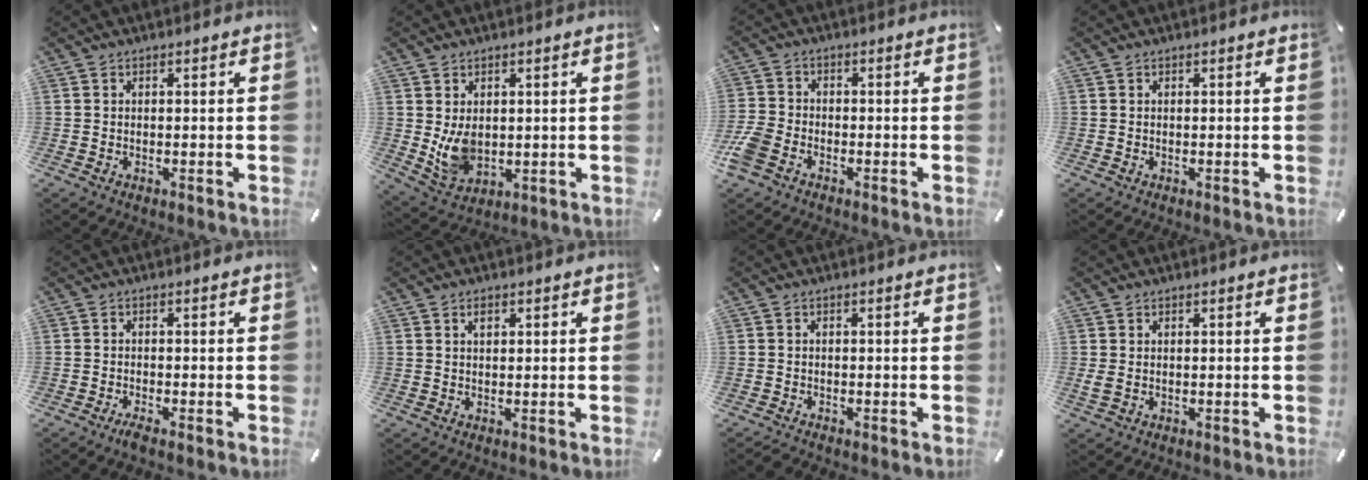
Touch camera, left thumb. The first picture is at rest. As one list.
[{"total": 7.8, "force": [0.8, 6.1, 4.8], "torque": [-0.098, -0.009, 0.014]}, {"total": 5.3, "force": [-3.1, 3.5, 2.6], "torque": [-0.069, 0.010, -0.061]}, {"total": 0.0}, {"total": 1.8, "force": [-1.6, 0.2, 0.9], "torque": [-0.022, 0.002, -0.031]}, {"total": 1.4, "force": [0.8, 0.8, 0.9], "torque": [-0.013, 0.000, 0.012]}, {"total": 1.0, "force": [-1.0, 0.1, 0.0], "torque": [-0.009, -0.001, -0.024]}, {"total": 1.3, "force": [0.2, 0.7, 1.0], "torque": [-0.021, 0.001, 0.004]}]